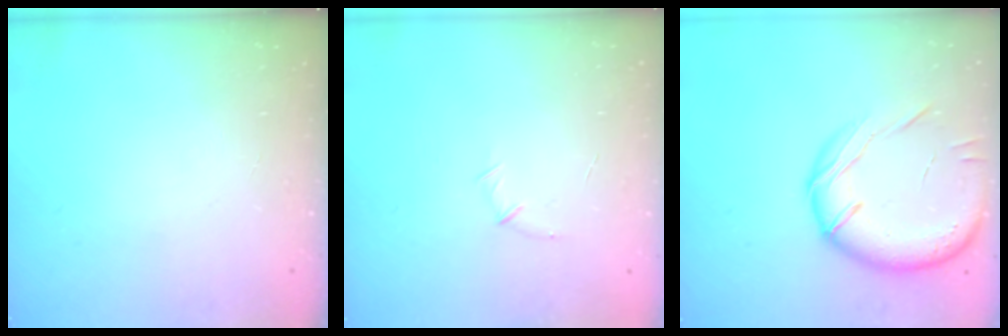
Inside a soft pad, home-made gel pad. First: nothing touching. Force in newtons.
{"total": 5.2, "press": 5.0, "slide": 1.1}
{"total": 17.7, "press": 17.4, "slide": 3.2}